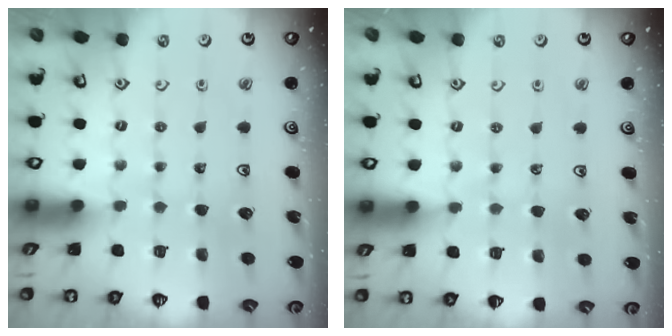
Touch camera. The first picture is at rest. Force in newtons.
{"total": 4.3, "press": 4.3, "slide": 0.7}